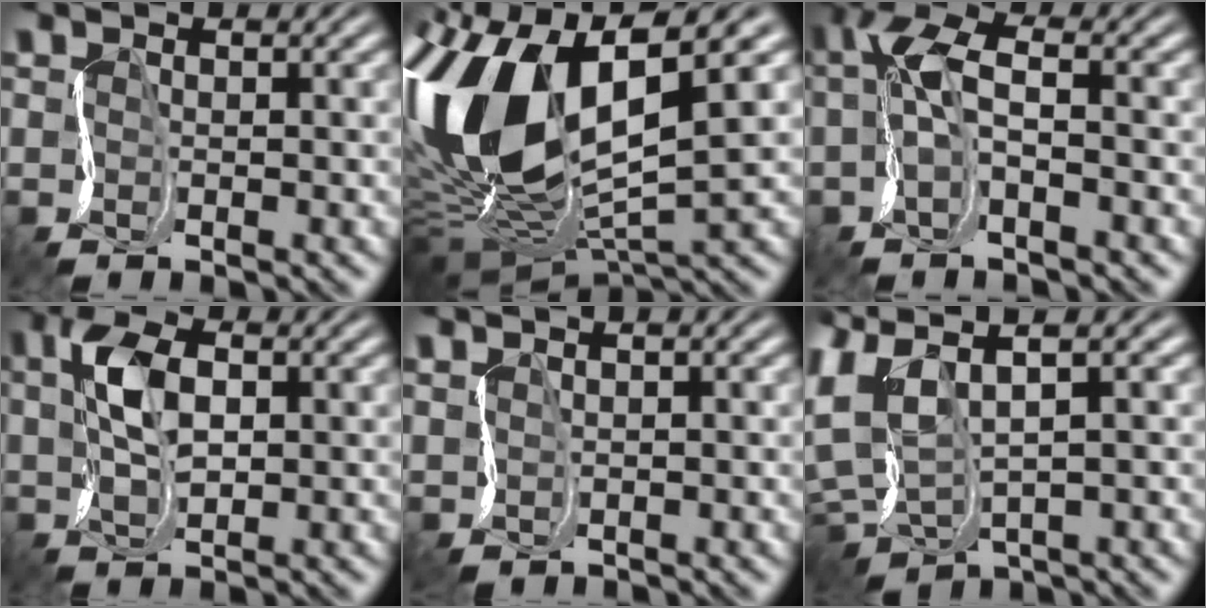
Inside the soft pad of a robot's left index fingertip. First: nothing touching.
{"total": 13.3, "force": [1.8, 6.5, 11.4], "torque": [-0.252, -0.010, 0.027]}
{"total": 3.9, "force": [-0.1, 1.4, 3.6], "torque": [-0.086, 0.012, -0.010]}
{"total": 4.3, "force": [1.2, 2.1, 3.6], "torque": [-0.080, 0.013, 0.018]}
{"total": 1.3, "force": [1.1, 0.5, 0.6], "torque": [-0.019, 0.012, 0.019]}
{"total": 7.4, "force": [1.4, 4.2, 5.9], "torque": [-0.160, -0.006, 0.028]}